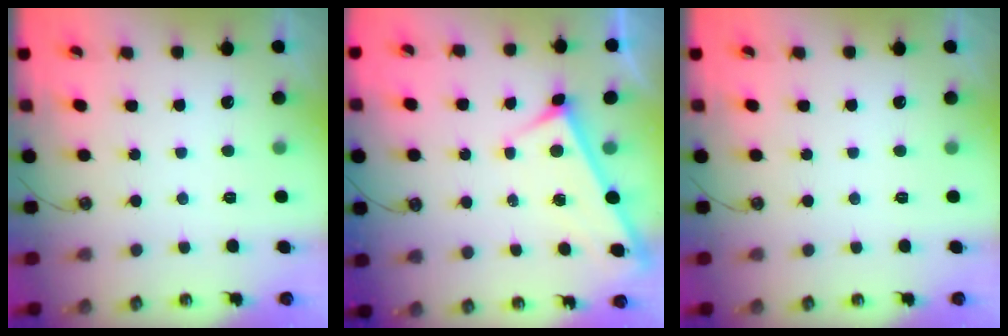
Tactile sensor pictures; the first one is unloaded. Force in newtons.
{"total": 3.1, "press": 3.1, "slide": 0.2}
{"total": 0.0}